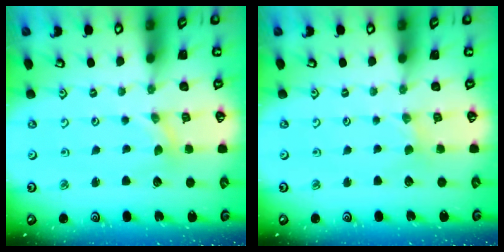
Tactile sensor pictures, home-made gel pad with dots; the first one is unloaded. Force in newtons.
{"total": 0.0}